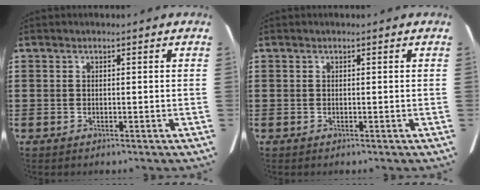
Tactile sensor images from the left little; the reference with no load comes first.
{"total": 0.0}